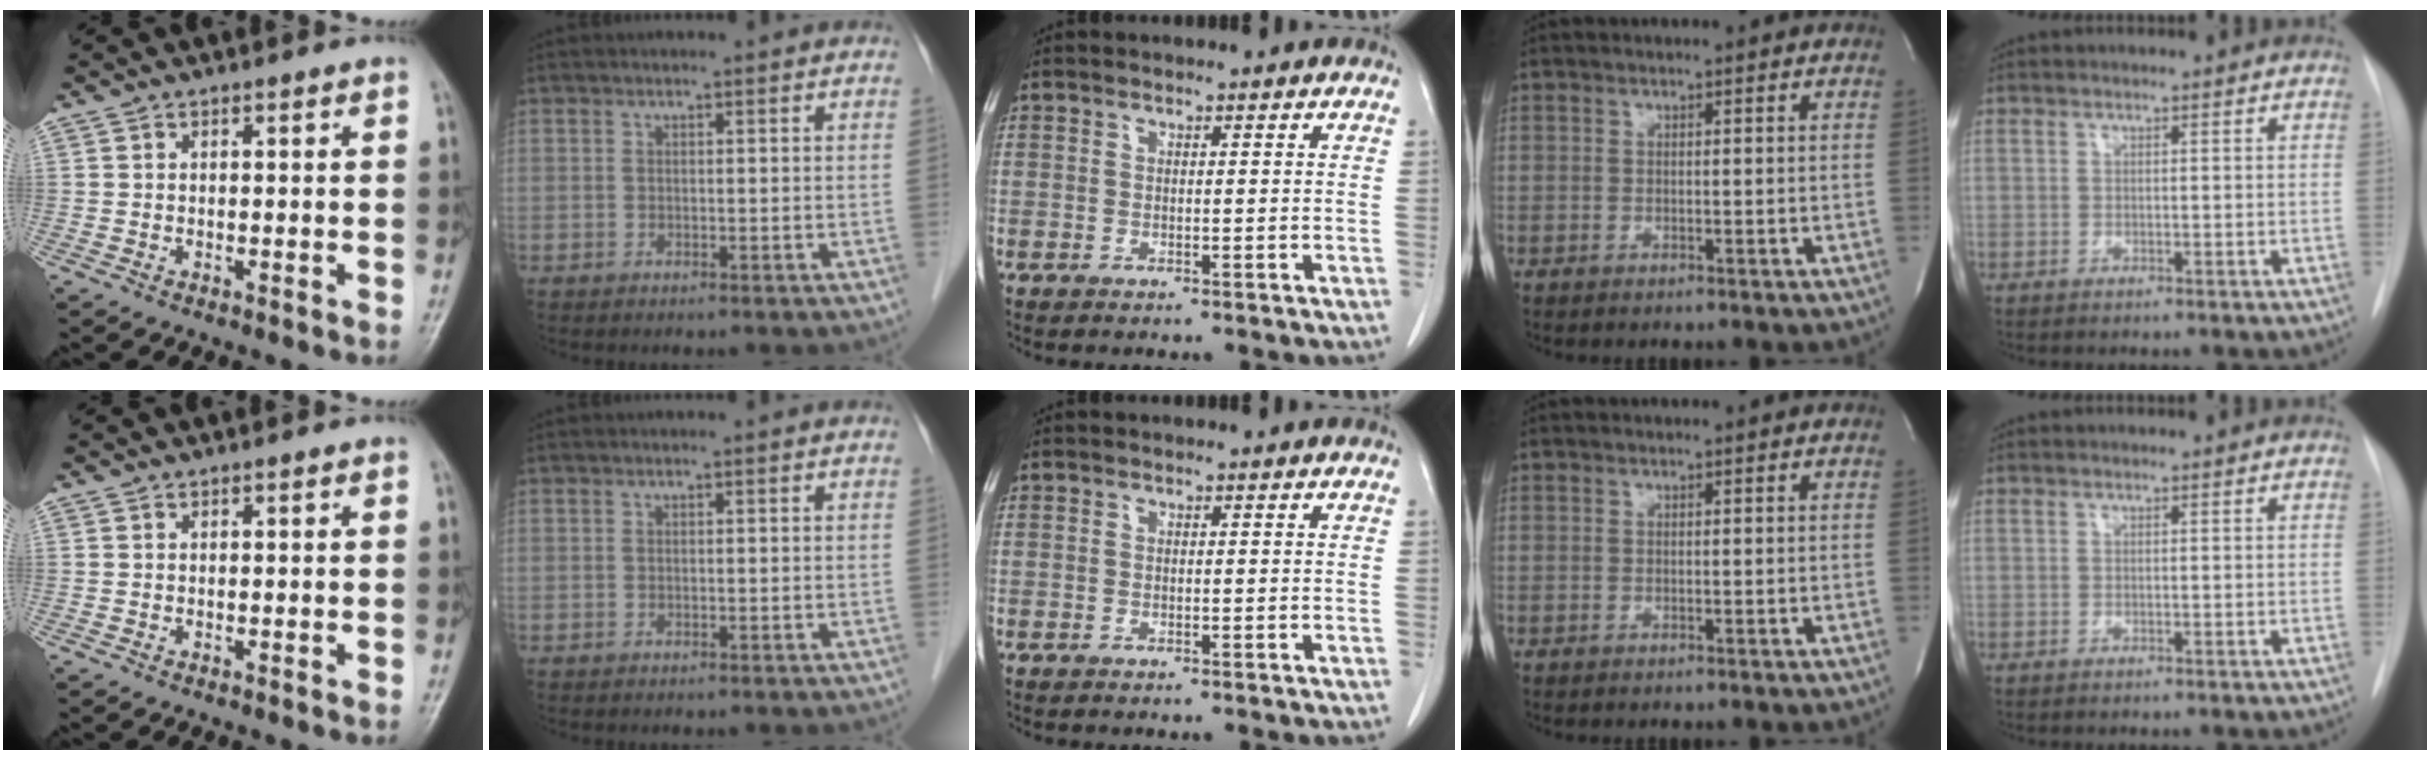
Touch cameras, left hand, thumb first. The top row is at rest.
{}